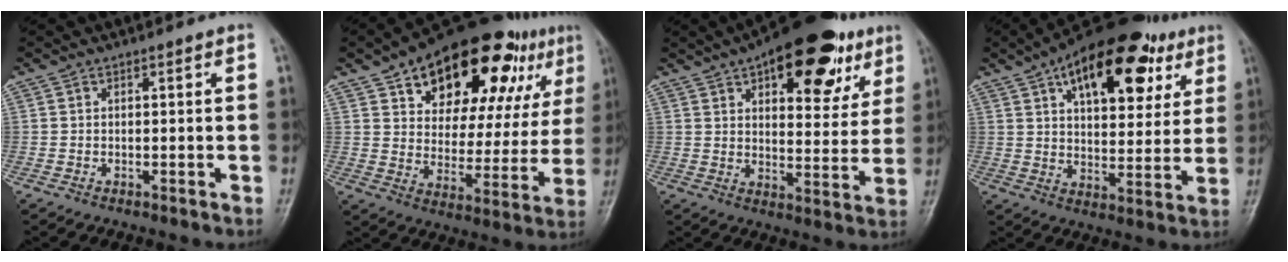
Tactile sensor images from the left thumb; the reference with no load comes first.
{"total": 27.4, "force": [14.6, 12.8, 19.4], "torque": [-0.237, -0.013, 0.218]}
{"total": 21.6, "force": [11.4, 10.0, 15.4], "torque": [-0.170, -0.020, 0.161]}
{"total": 23.1, "force": [11.0, 11.6, 16.7], "torque": [-0.212, -0.008, 0.165]}